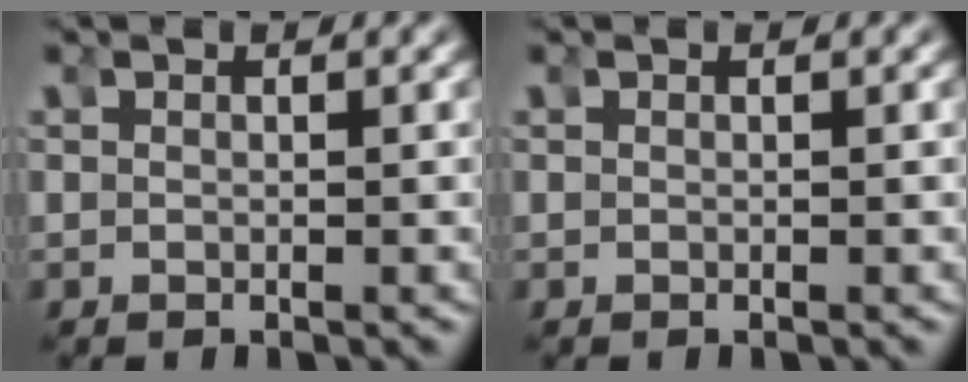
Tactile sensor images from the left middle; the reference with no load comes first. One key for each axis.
{"total": 0.0}